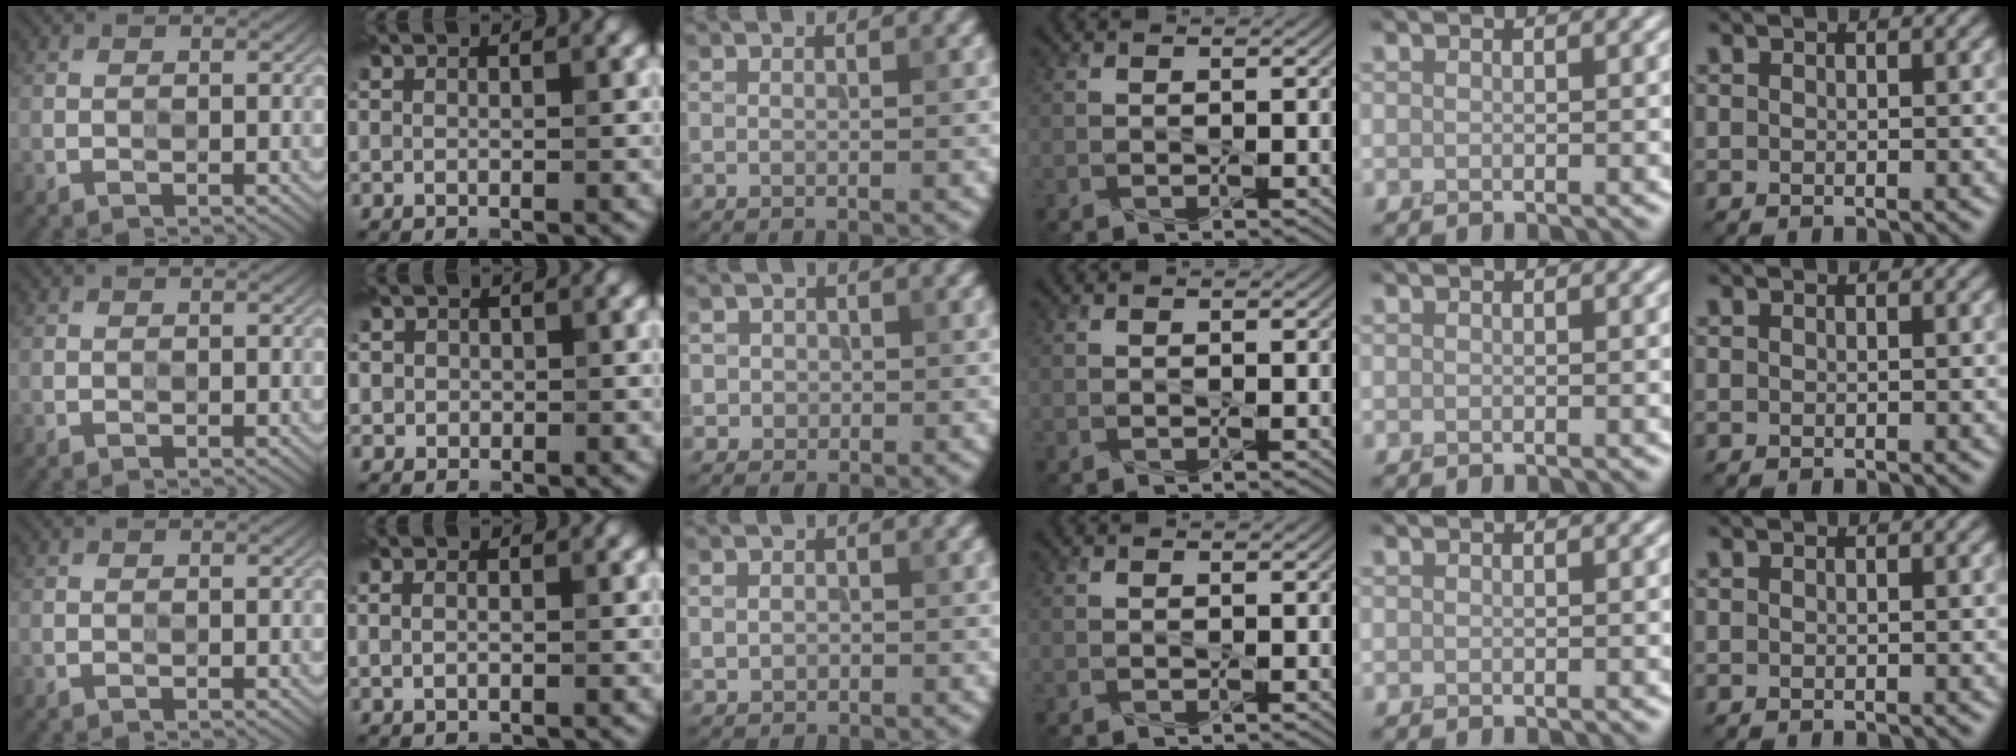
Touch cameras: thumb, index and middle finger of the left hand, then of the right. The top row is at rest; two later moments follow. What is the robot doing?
{"motion": "press", "object": "memory foam"}